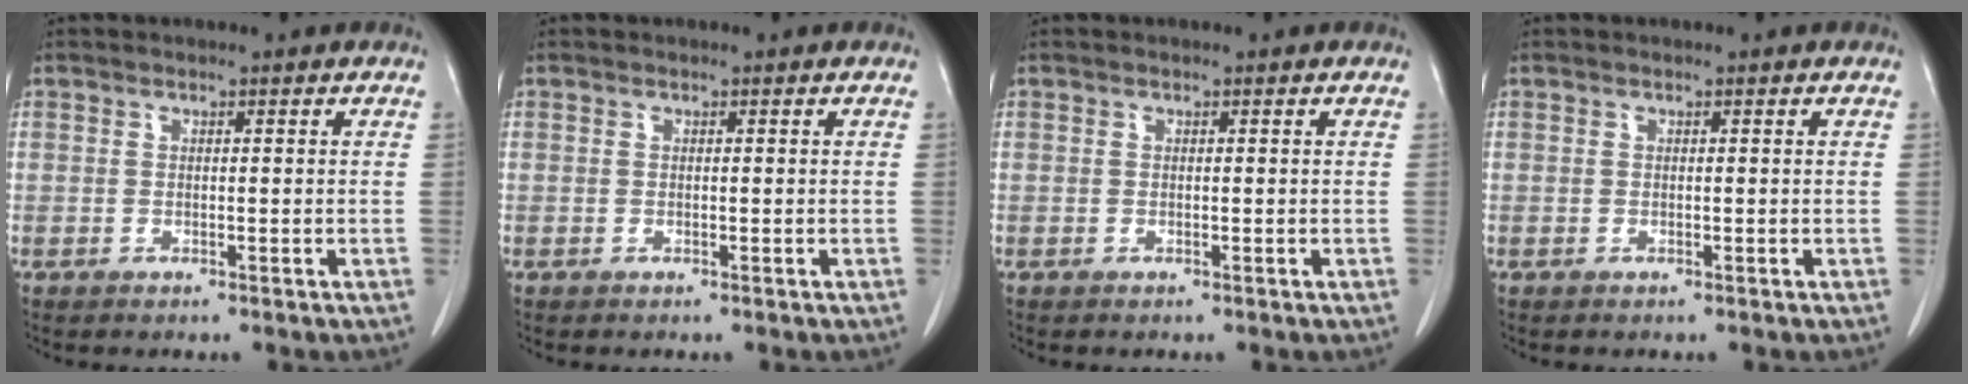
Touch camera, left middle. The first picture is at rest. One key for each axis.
{"total": 0.0}
{"total": 0.0}
{"total": 0.0}